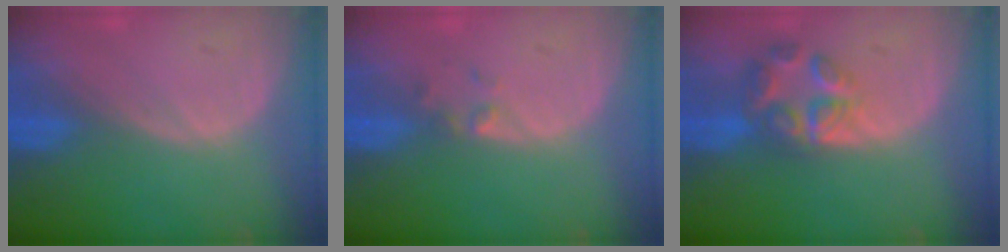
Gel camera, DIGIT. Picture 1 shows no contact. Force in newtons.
{"total": 1.4, "press": 1.2, "slide": 0.7}
{"total": 6.8, "press": 5.8, "slide": 3.6}